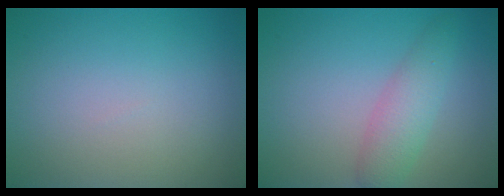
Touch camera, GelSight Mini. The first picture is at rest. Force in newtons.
{"total": 3.0, "press": 3.0, "slide": 0.1}